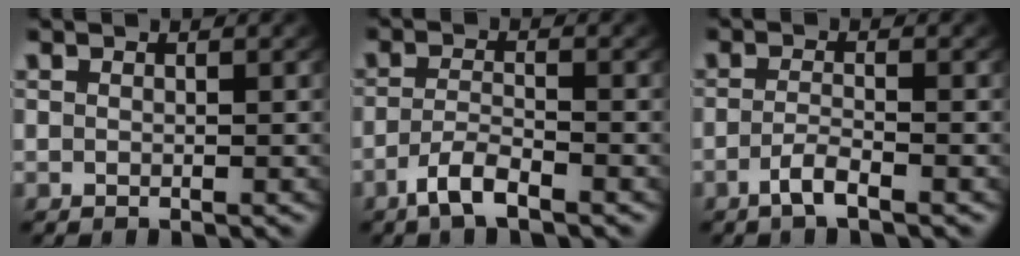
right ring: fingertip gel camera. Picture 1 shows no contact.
{"total": 3.1, "force": [-2.3, 0.8, 1.9], "torque": [-0.043, -0.008, -0.038]}
{"total": 2.2, "force": [-1.7, 0.1, 1.4], "torque": [-0.038, -0.010, -0.028]}